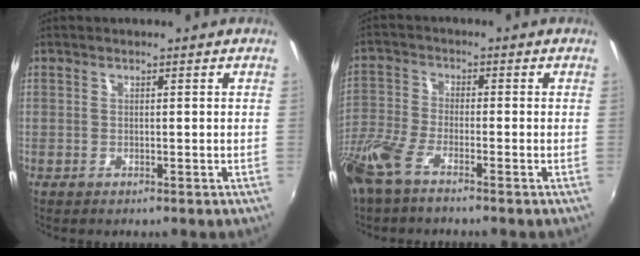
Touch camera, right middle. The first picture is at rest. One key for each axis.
{"total": 9.4, "fx": -6.8, "fy": 2.3, "fz": 6.1, "tx": -0.152, "ty": -0.019, "tz": -0.144}